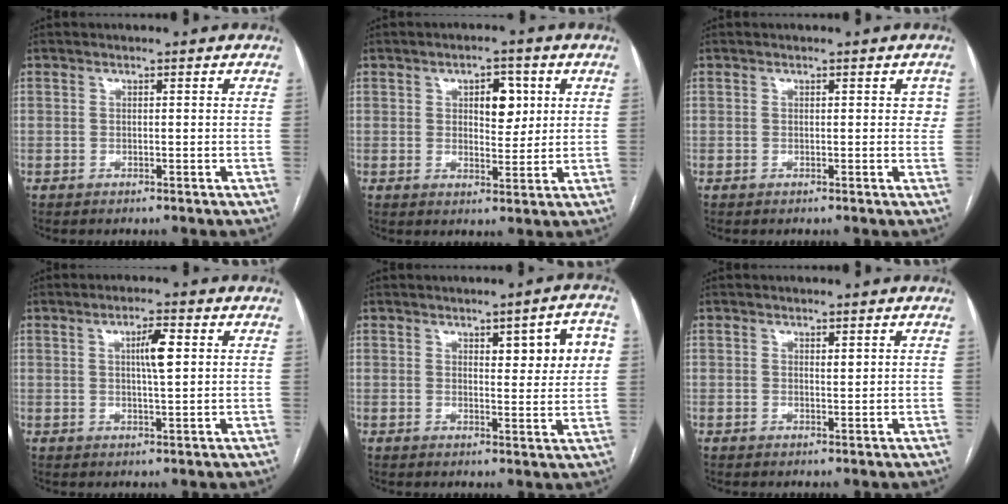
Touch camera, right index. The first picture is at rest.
{"total": 5.4, "force": [1.7, 2.7, 4.4], "torque": [-0.063, 0.006, 0.029]}
{"total": 1.3, "force": [0.4, 1.0, 0.8], "torque": [-0.001, 0.010, 0.002]}
{"total": 4.3, "force": [1.1, 0.5, 4.2], "torque": [-0.074, 0.003, 0.019]}
{"total": 7.5, "force": [2.4, 2.0, 6.8], "torque": [-0.082, 0.010, 0.030]}
{"total": 0.8, "force": [0.4, 0.4, 0.5], "torque": [-0.007, -0.003, 0.006]}